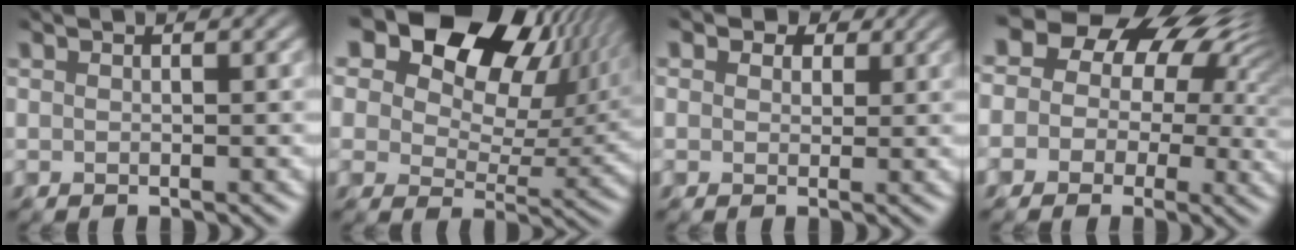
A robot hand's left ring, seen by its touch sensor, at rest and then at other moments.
{"total": 22.1, "force": [12.7, 13.4, 12.1], "torque": [-0.233, 0.085, 0.202]}
{"total": 3.9, "force": [1.9, 2.7, 2.0], "torque": [-0.021, 0.008, 0.012]}
{"total": 15.9, "force": [5.6, 12.3, 8.4], "torque": [-0.132, 0.049, 0.053]}